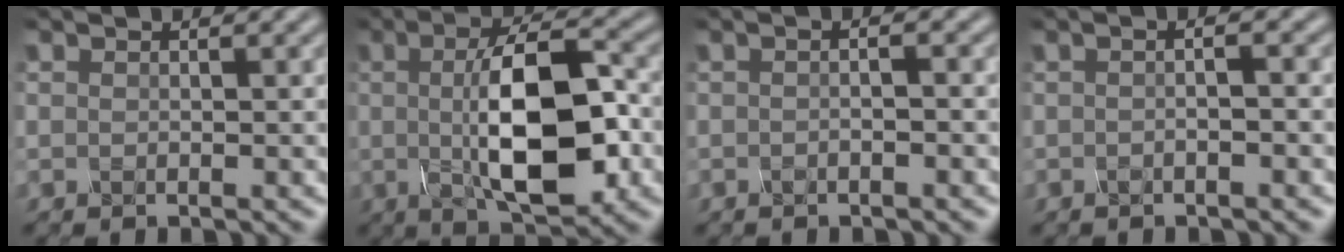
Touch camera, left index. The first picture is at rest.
{"total": 10.2, "force": [-0.2, 3.8, 9.4], "torque": [-0.155, 0.005, -0.003]}
{"total": 1.9, "force": [0.0, 0.6, 1.8], "torque": [-0.010, -0.001, -0.020]}
{"total": 2.3, "force": [0.0, 0.7, 2.1], "torque": [-0.014, 0.001, -0.020]}